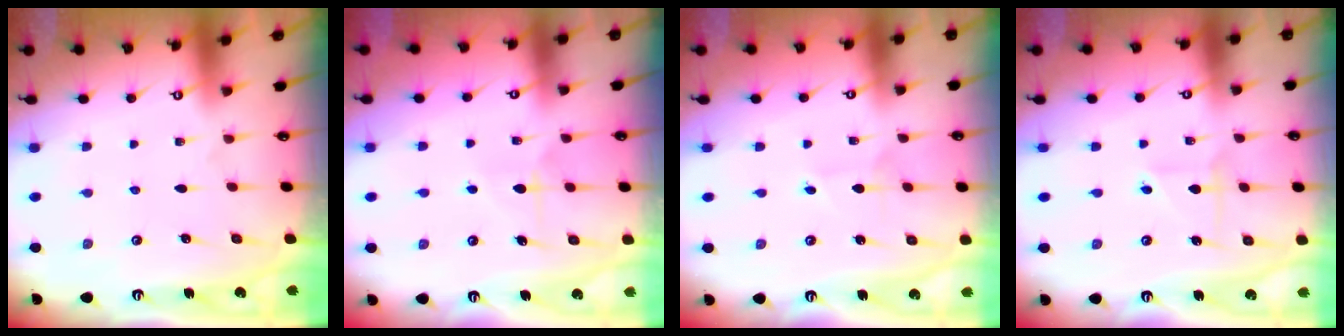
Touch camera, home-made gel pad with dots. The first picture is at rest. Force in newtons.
{"total": 5.5, "press": 5.5, "slide": 0.3}
{"total": 1.8, "press": 1.8, "slide": 0.2}
{"total": 5.2, "press": 5.2, "slide": 0.6}